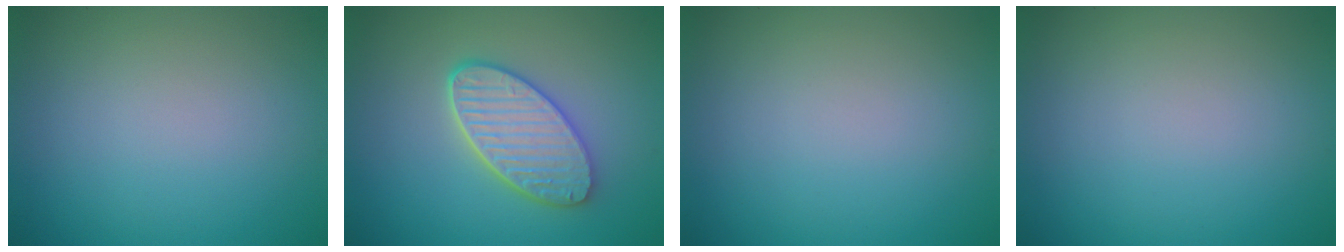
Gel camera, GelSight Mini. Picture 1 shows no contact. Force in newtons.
{"total": 5.3, "press": 4.3, "slide": 3.0}
{"total": 0.0}
{"total": 0.0}